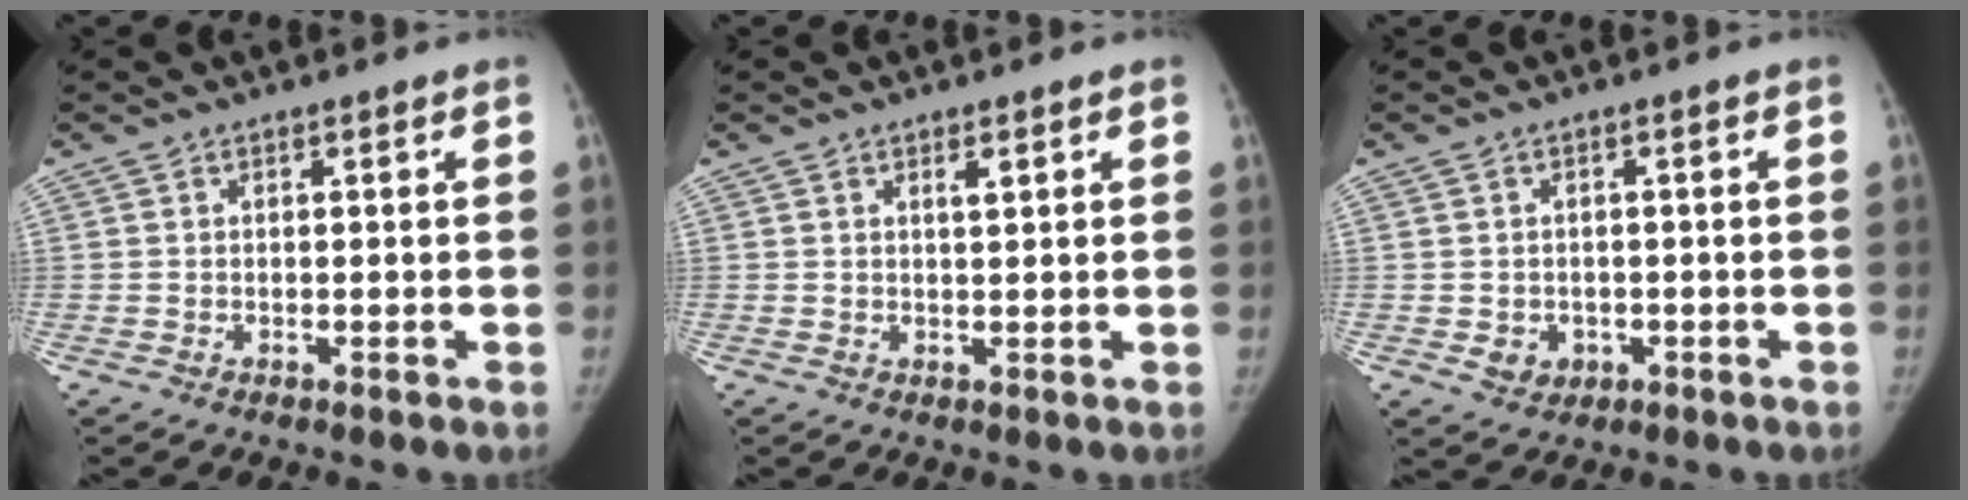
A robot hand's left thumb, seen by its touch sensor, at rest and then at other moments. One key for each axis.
{"total": 1.4, "fx": 0.8, "fy": 0.4, "fz": 1.1, "tx": -0.015, "ty": -0.002, "tz": 0.013}
{"total": 3.3, "fx": -0.9, "fy": 2.9, "fz": 1.3, "tx": -0.005, "ty": 0.005, "tz": -0.001}